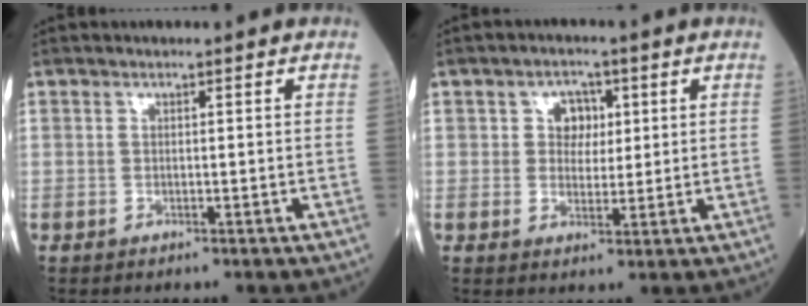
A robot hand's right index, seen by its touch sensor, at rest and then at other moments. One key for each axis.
{"total": 4.0, "fx": 1.2, "fy": 3.1, "fz": 2.3, "tx": -0.030, "ty": 0.008, "tz": 0.019}